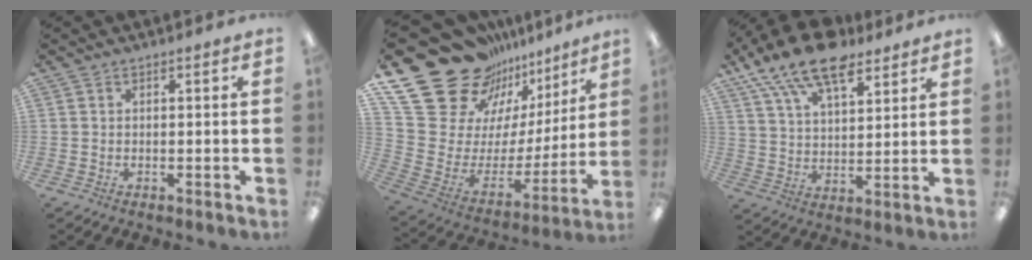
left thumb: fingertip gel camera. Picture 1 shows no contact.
{"total": 24.3, "force": [18.2, 12.7, 9.8], "torque": [-0.153, -0.146, 0.350]}
{"total": 16.4, "force": [11.3, 7.3, 9.4], "torque": [-0.176, -0.053, 0.203]}